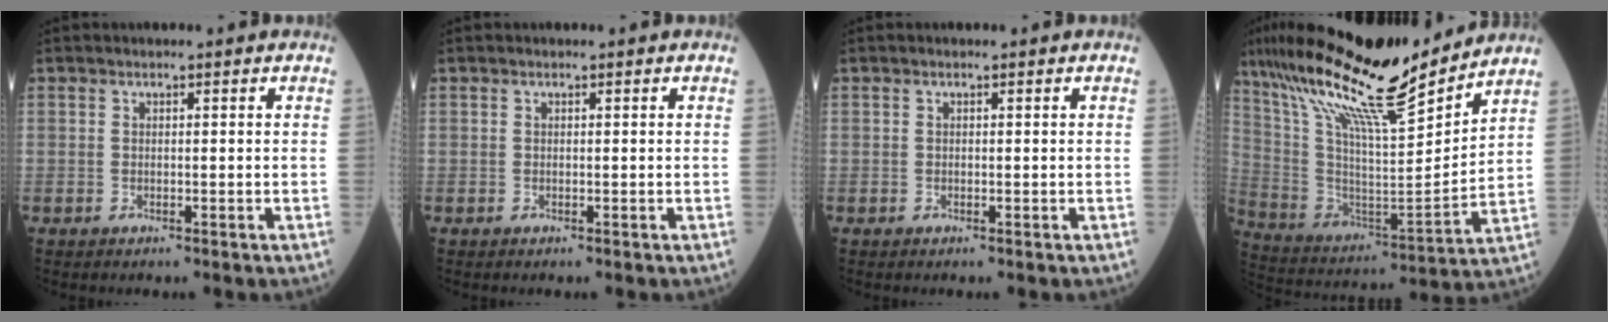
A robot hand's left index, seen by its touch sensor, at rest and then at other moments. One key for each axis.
{"total": 0.0}
{"total": 0.0}
{"total": 23.8, "fx": 19.0, "fy": 2.4, "fz": 14.1, "tx": -0.262, "ty": 0.002, "tz": 0.331}